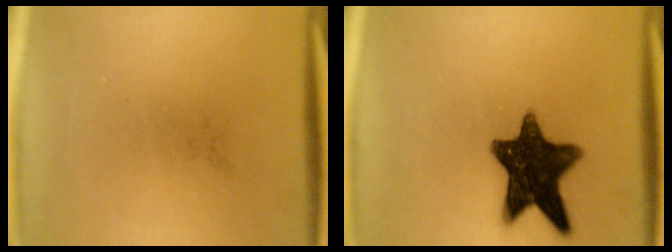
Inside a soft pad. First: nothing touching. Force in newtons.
{"total": 13.4}